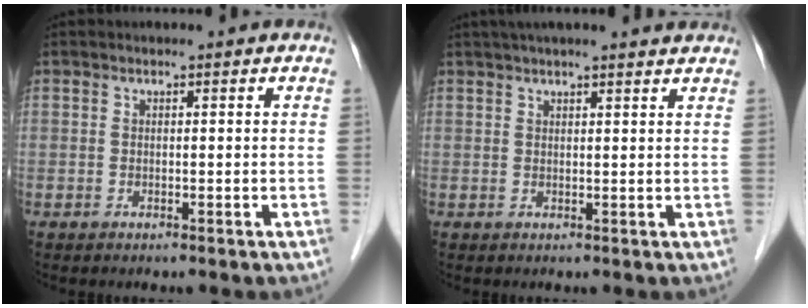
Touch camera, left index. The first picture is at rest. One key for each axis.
{"total": 10.6, "fx": 9.3, "fy": 1.0, "fz": 5.0, "tx": -0.071, "ty": 0.030, "tz": 0.113}